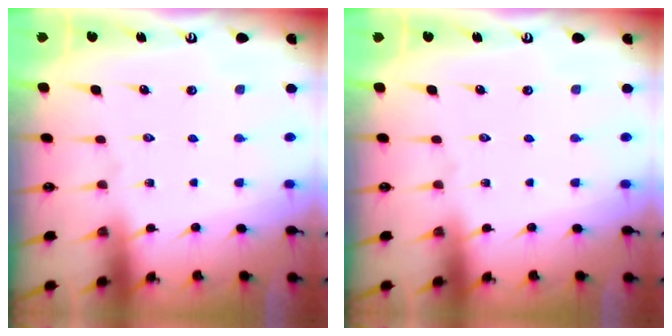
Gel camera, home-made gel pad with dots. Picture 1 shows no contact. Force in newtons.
{"total": 0.0}